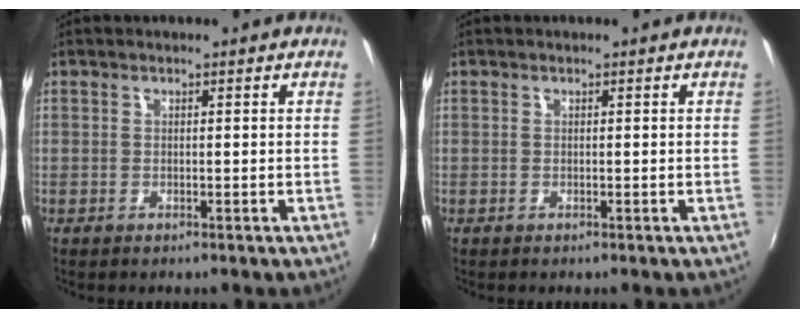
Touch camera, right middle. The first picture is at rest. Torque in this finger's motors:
{"motor_torque": [0.02, 0.02, 0.00, 0.00]}